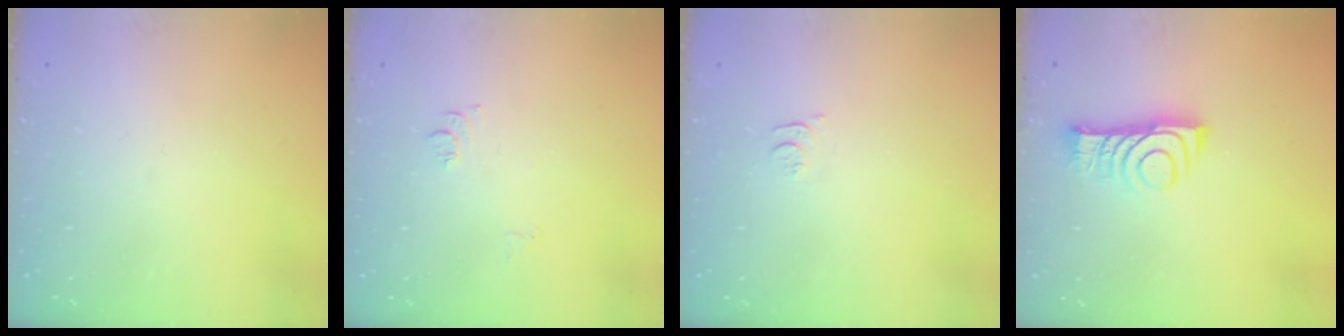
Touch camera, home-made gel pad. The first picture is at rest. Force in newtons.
{"total": 6.4, "press": 6.4, "slide": 0.9}
{"total": 4.1, "press": 4.1, "slide": 0.6}
{"total": 9.2, "press": 9.2, "slide": 0.5}